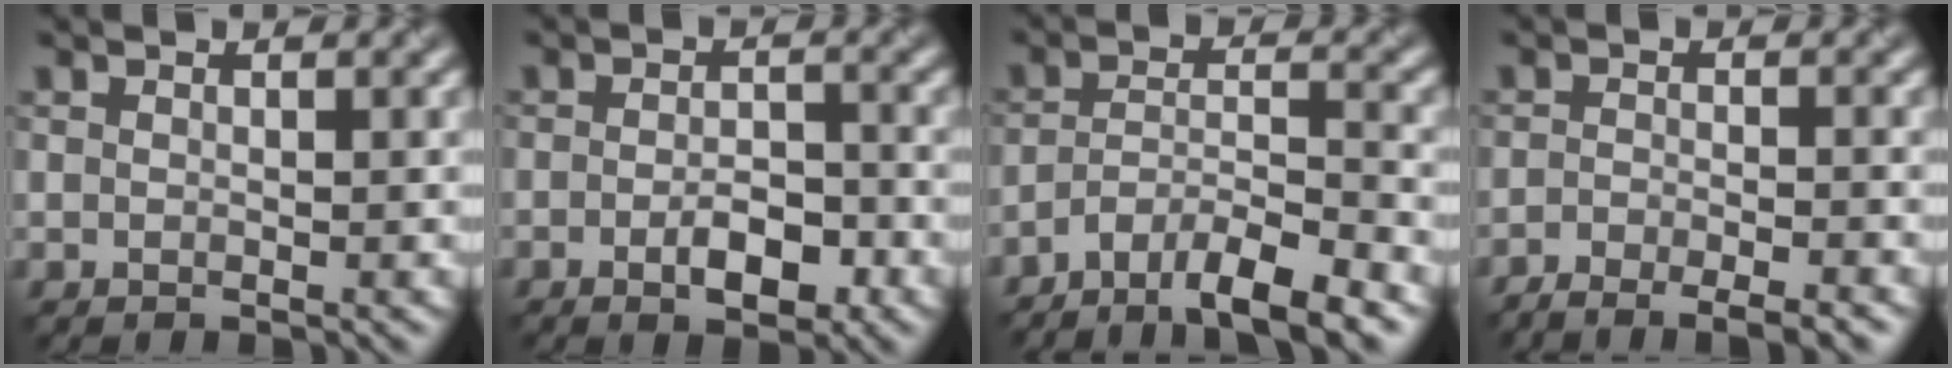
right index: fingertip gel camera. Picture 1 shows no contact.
{"total": 3.5, "force": [-1.4, 1.4, 2.9], "torque": [-0.047, -0.002, -0.022]}
{"total": 7.2, "force": [-5.5, 1.5, 4.4], "torque": [-0.068, 0.001, -0.097]}
{"total": 5.2, "force": [-4.3, 1.1, 2.7], "torque": [-0.038, -0.007, -0.064]}